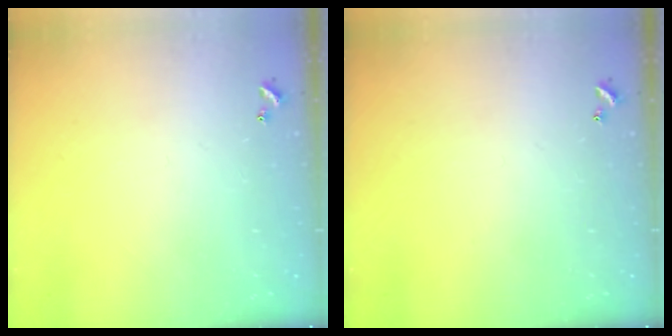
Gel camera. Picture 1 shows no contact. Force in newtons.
{"total": 0.0}